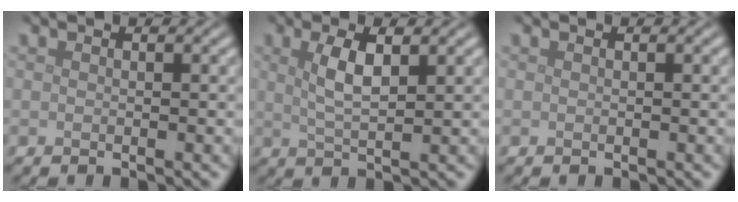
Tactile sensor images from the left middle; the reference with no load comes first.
{"total": 3.3, "force": [1.2, 1.0, 2.9], "torque": [-0.057, 0.003, 0.023]}
{"total": 0.0}